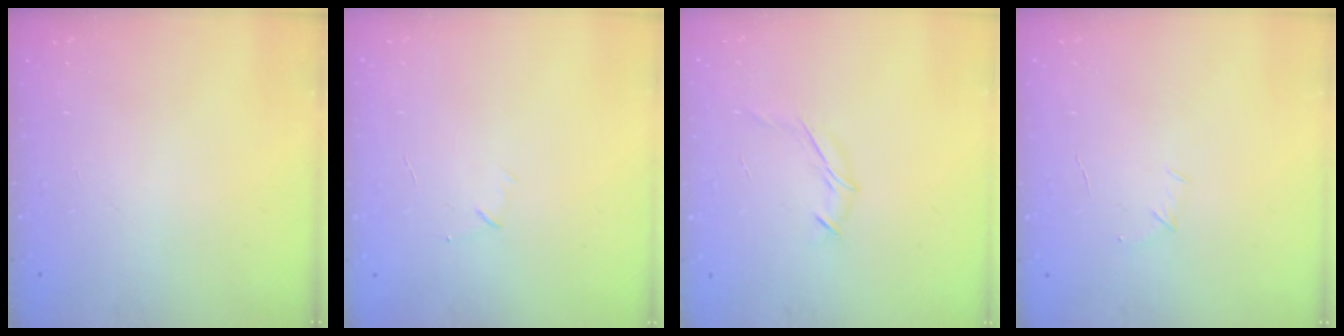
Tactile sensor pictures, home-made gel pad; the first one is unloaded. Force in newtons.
{"total": 4.1, "press": 3.9, "slide": 1.0}
{"total": 6.7, "press": 6.6, "slide": 1.3}
{"total": 3.9, "press": 3.8, "slide": 1.1}